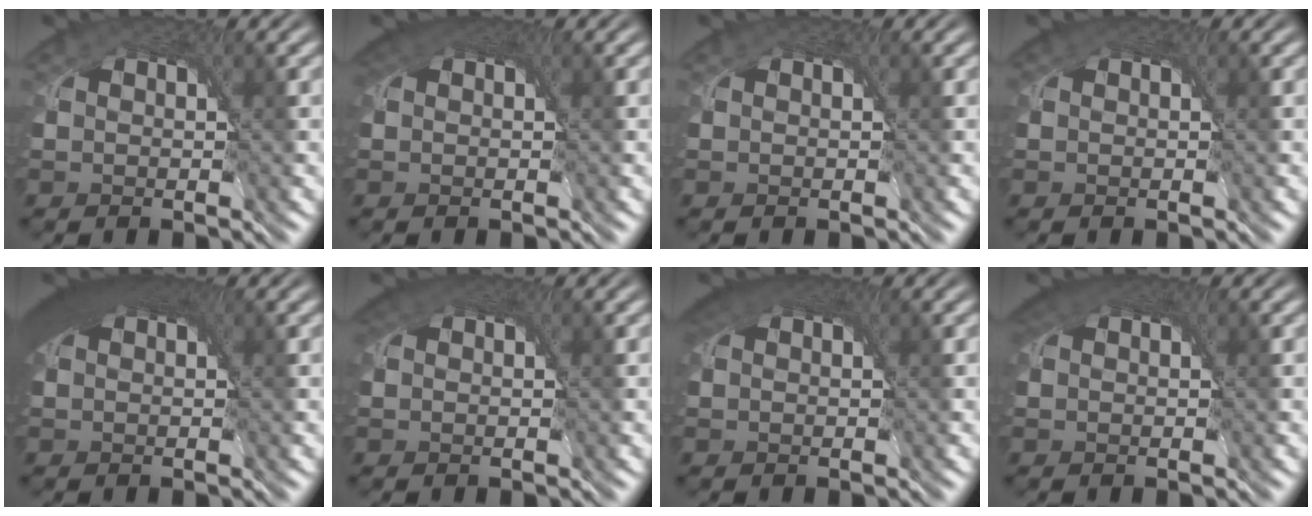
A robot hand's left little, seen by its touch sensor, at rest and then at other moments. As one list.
[{"total": 3.5, "force": [1.8, 2.1, 2.1], "torque": [-0.040, 0.008, 0.020]}, {"total": 0.0}, {"total": 1.3, "force": [0.6, 0.9, 0.7], "torque": [-0.014, 0.003, 0.006]}, {"total": 6.3, "force": [2.8, 2.9, 4.9], "torque": [-0.078, 0.016, 0.032]}, {"total": 3.5, "force": [1.8, 2.1, 2.2], "torque": [-0.041, 0.008, 0.020]}, {"total": 4.5, "force": [2.6, 2.1, 3.0], "torque": [-0.050, 0.014, 0.031]}, {"total": 3.9, "force": [2.2, 2.1, 2.5], "torque": [-0.045, 0.011, 0.025]}]